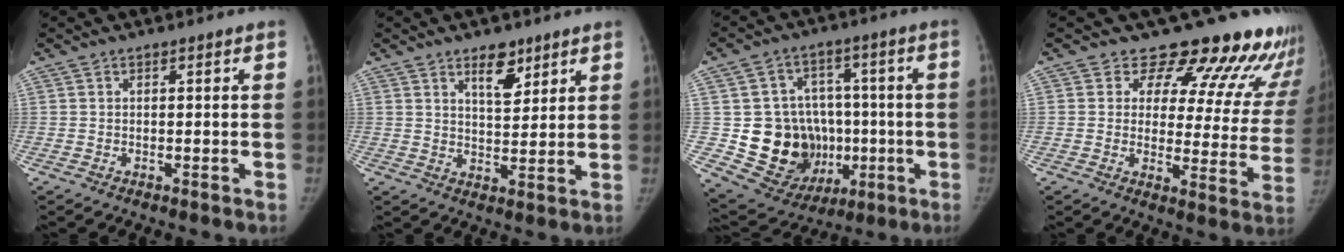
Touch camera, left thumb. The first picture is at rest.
{"total": 6.2, "force": [4.0, 3.0, 3.7], "torque": [-0.034, -0.028, 0.064]}
{"total": 18.4, "force": [-2.4, 15.6, 9.4], "torque": [-0.098, 0.023, -0.005]}
{"total": 17.9, "force": [15.2, 7.0, 6.4], "torque": [-0.019, -0.105, 0.167]}